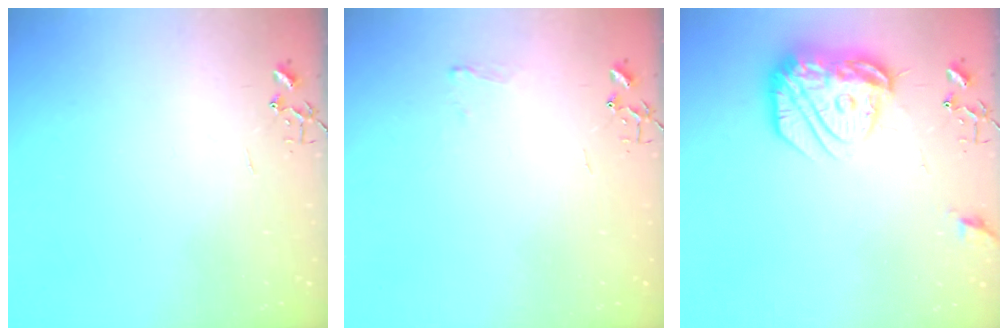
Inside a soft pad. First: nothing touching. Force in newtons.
{"total": 5.2, "press": 5.1, "slide": 0.6}
{"total": 18.0, "press": 17.9, "slide": 1.6}